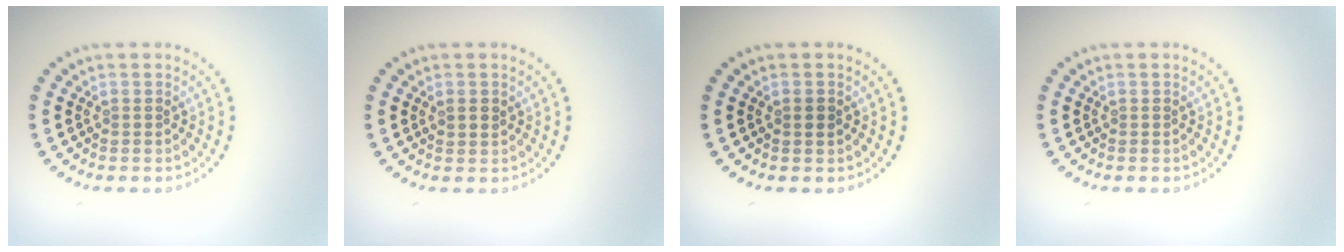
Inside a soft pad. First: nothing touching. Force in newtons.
{"total": 1.1, "press": 1.0, "slide": 0.4}
{"total": 0.8, "press": 0.8, "slide": 0.1}
{"total": 0.0}